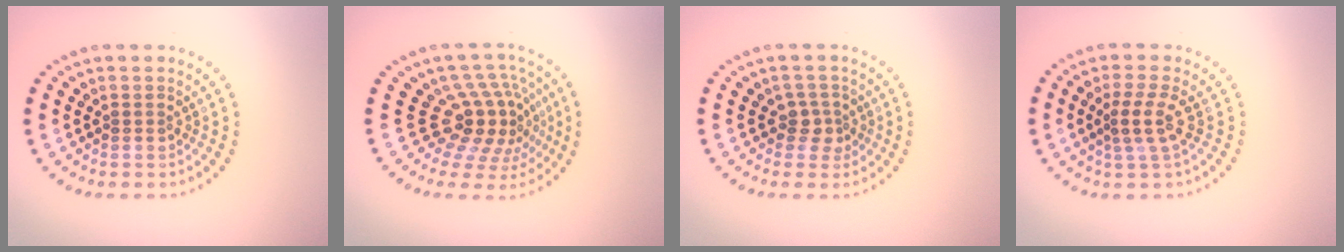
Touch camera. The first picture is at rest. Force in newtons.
{"total": 5.2, "press": 3.6, "slide": 3.7}
{"total": 1.8, "press": 1.3, "slide": 1.3}
{"total": 2.5, "press": 1.9, "slide": 1.6}